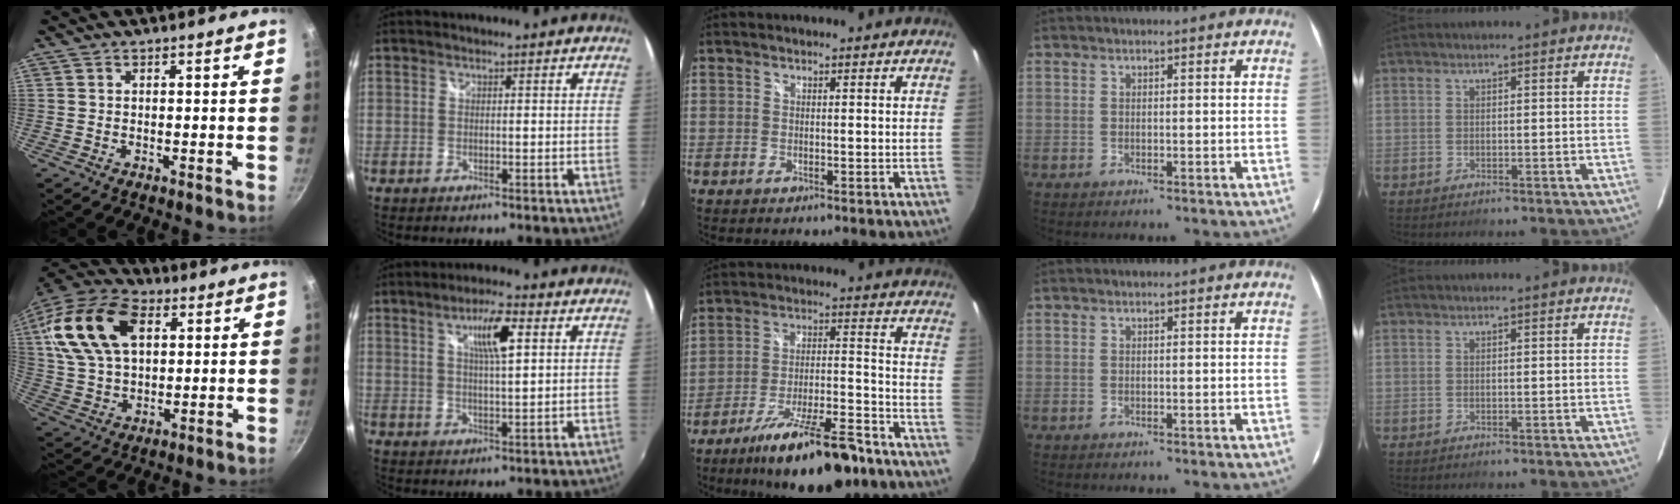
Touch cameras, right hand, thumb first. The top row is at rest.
{"thumb": {"total": 20.5, "force": [6.2, 12.7, 14.9], "torque": [-0.276, 0.007, 0.110]}, "index": {"total": 7.3, "force": [2.8, 1.4, 6.6], "torque": [-0.111, 0.006, 0.047]}, "middle": {"total": 18.2, "force": [-13.6, 4.4, 11.3], "torque": [-0.196, -0.020, -0.209]}}